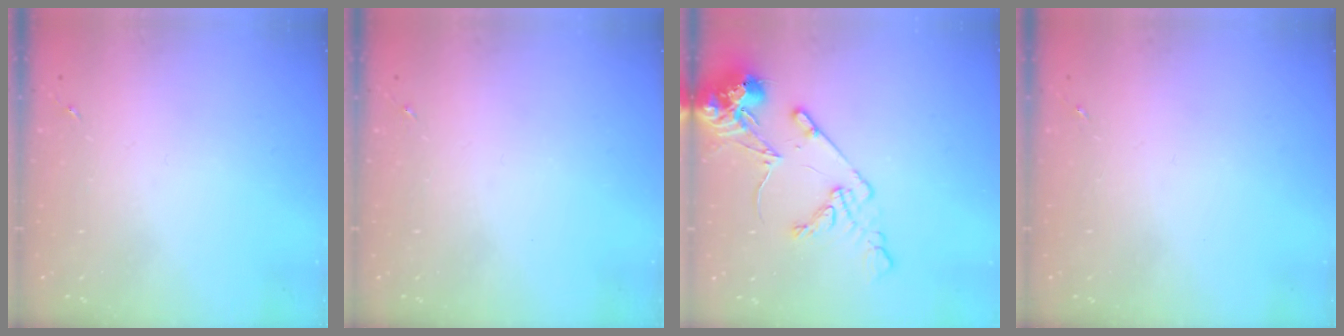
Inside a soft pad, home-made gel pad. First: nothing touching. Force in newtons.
{"total": 0.0}
{"total": 13.7, "press": 13.5, "slide": 2.3}
{"total": 0.0}